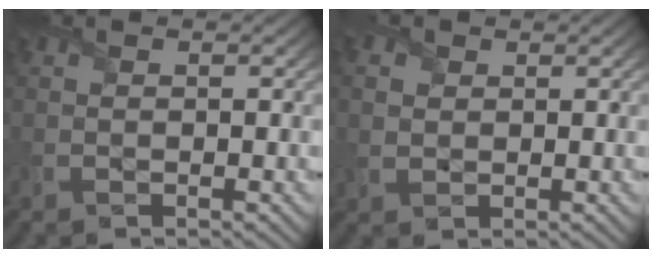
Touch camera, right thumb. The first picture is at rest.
{"total": 2.3, "force": [0.8, 1.9, 1.1], "torque": [-0.041, 0.000, 0.014]}